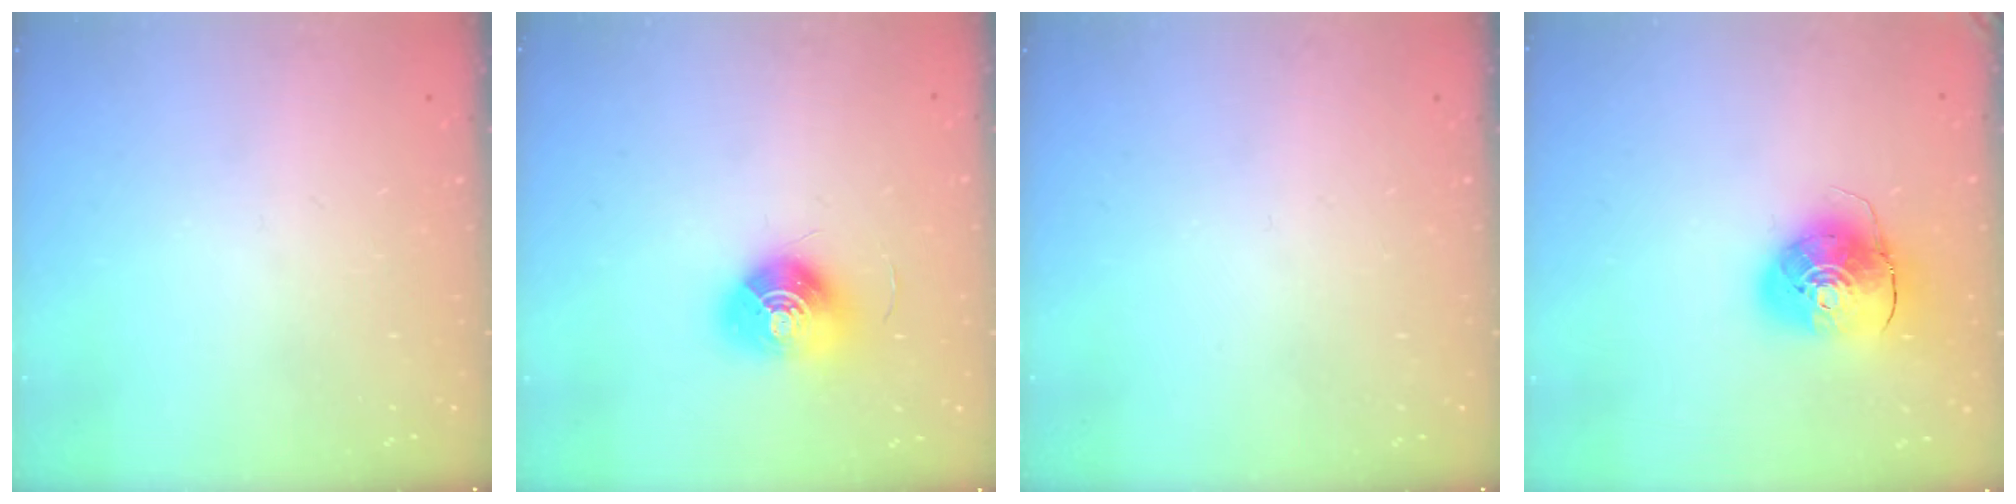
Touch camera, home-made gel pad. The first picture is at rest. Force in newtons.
{"total": 11.2, "press": 11.2, "slide": 0.5}
{"total": 0.0}
{"total": 10.1, "press": 10.0, "slide": 1.5}